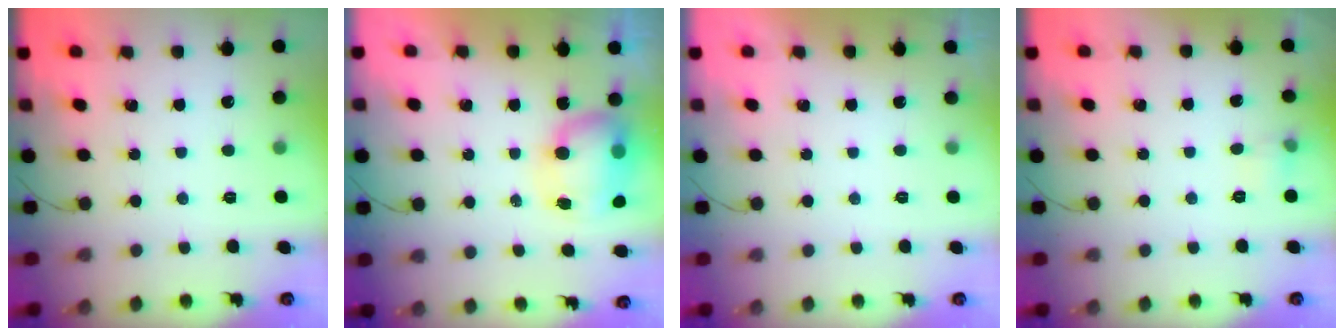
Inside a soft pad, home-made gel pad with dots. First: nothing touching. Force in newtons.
{"total": 9.7, "press": 9.3, "slide": 2.7}
{"total": 0.0}
{"total": 4.4, "press": 4.2, "slide": 1.2}